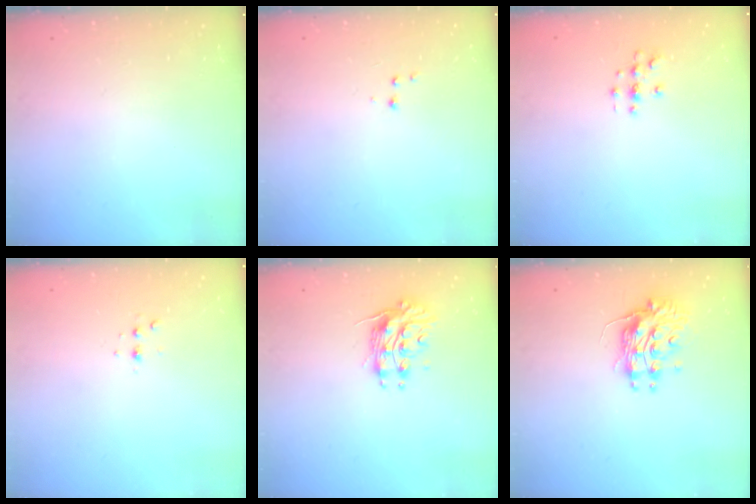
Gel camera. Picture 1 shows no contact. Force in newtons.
{"total": 2.6, "press": 2.5, "slide": 0.6}
{"total": 2.8, "press": 2.8, "slide": 0.2}
{"total": 2.8, "press": 2.8, "slide": 0.7}
{"total": 10.9, "press": 10.9, "slide": 0.5}
{"total": 10.6, "press": 10.6, "slide": 0.7}